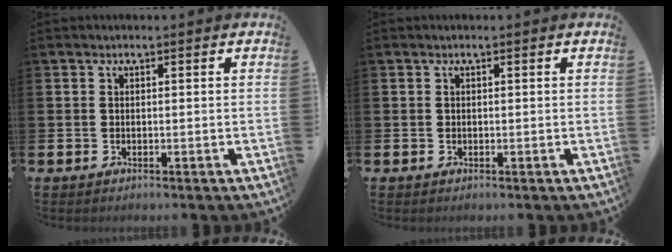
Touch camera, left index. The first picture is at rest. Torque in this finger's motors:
{"motor_torque": [-0.10, 0.04, -0.03, -0.01]}